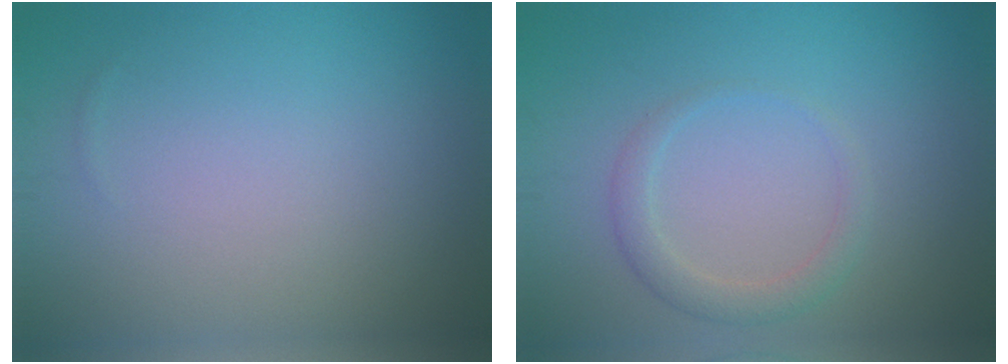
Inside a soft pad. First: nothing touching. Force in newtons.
{"total": 2.0, "press": 2.0, "slide": 0.2}